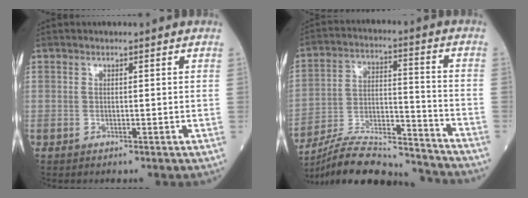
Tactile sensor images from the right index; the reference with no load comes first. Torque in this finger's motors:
{"motor_torque": [0.36, -0.50, 0.18, 0.05]}